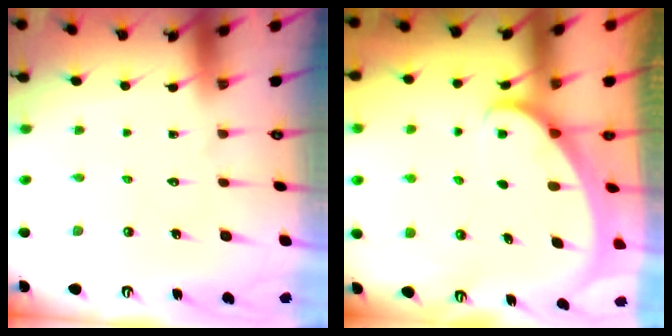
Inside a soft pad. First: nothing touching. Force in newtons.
{"total": 1.8, "press": 1.8, "slide": 0.1}